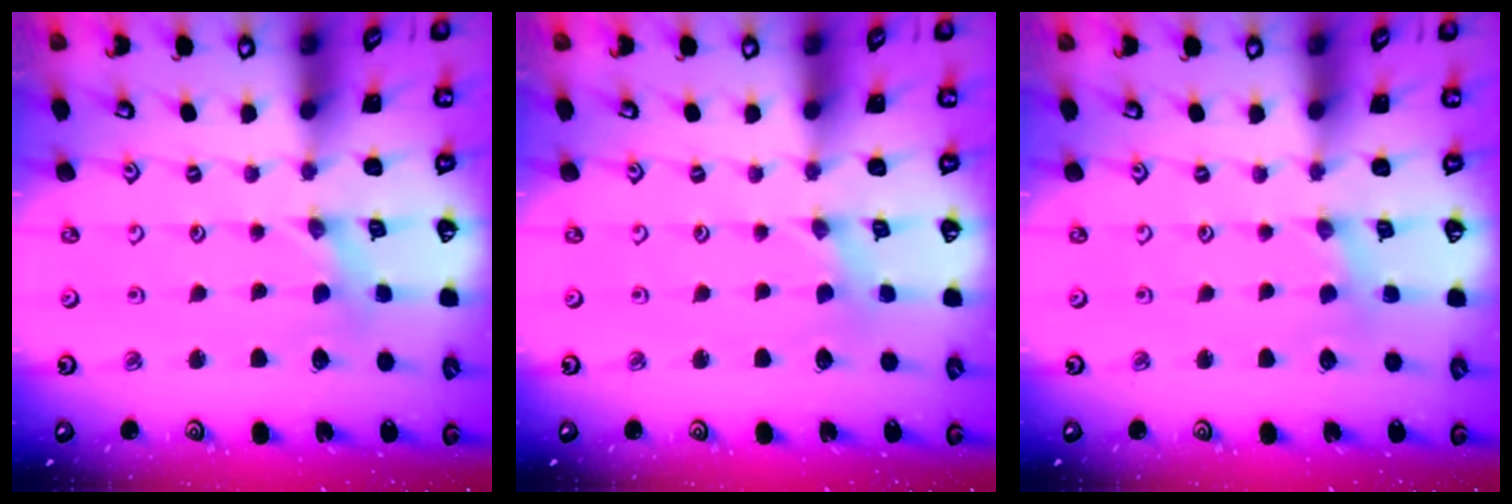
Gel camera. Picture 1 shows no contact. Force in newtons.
{"total": 0.0}
{"total": 0.8, "press": 0.8, "slide": 0.2}